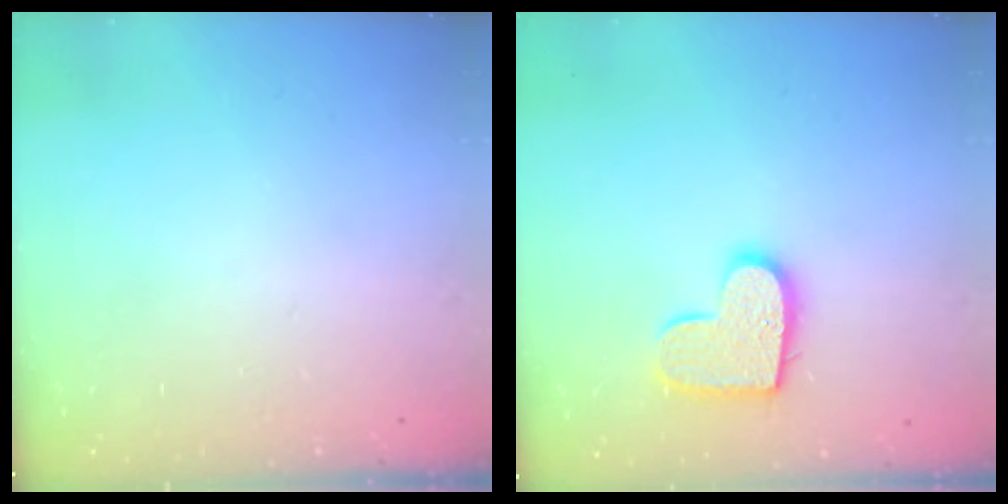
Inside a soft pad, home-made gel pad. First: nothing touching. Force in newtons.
{"total": 12.7, "press": 12.7, "slide": 0.7}